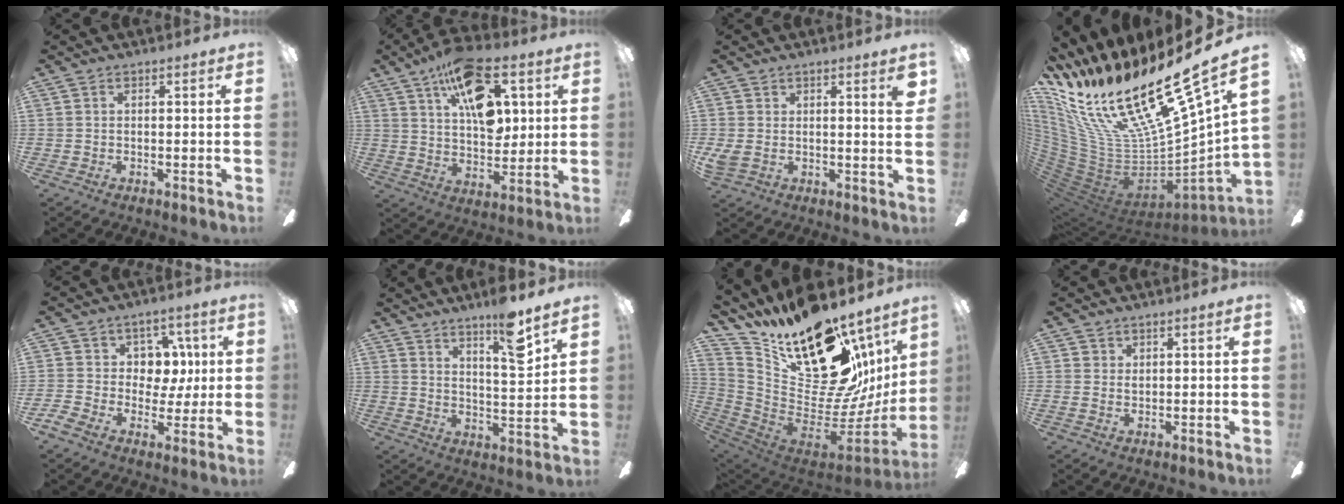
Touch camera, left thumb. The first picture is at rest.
{"total": 18.3, "force": [8.6, 9.4, 13.2], "torque": [-0.204, -0.017, 0.148]}
{"total": 5.0, "force": [2.0, 1.8, 4.2], "torque": [-0.057, -0.012, 0.034]}
{"total": 30.8, "force": [19.4, 9.8, 21.9], "torque": [-0.375, -0.187, 0.381]}
{"total": 9.2, "force": [0.5, 8.4, 3.7], "torque": [-0.053, 0.012, 0.016]}
{"total": 11.4, "force": [7.9, 1.7, 8.0], "torque": [-0.116, -0.044, 0.125]}
{"total": 27.4, "force": [15.6, 13.4, 18.2], "torque": [-0.302, -0.121, 0.296]}
{"total": 1.0, "force": [0.6, 0.6, 0.6], "torque": [-0.012, 0.001, 0.011]}